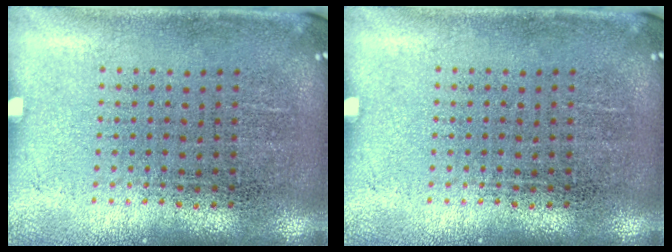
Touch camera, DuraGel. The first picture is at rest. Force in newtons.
{"total": 0.0}